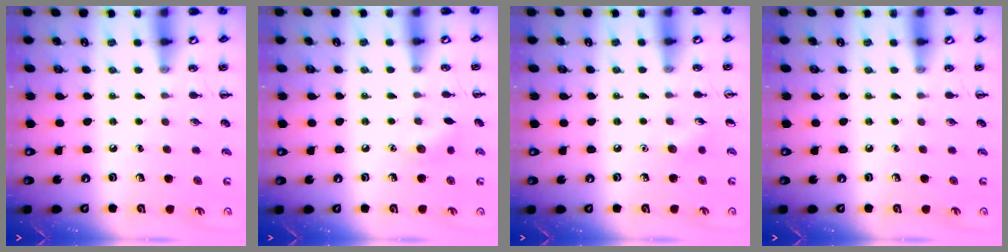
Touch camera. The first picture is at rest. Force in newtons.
{"total": 5.8, "press": 5.6, "slide": 1.6}
{"total": 4.1, "press": 3.9, "slide": 1.3}
{"total": 0.0}